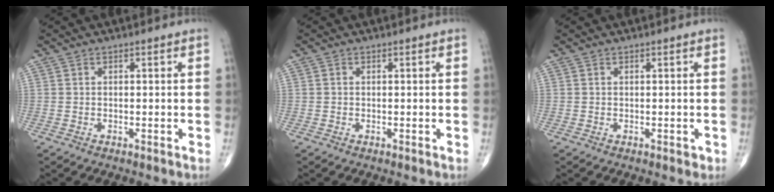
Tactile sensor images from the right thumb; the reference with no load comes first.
{"total": 0.0}
{"total": 0.5, "force": [0.0, 0.4, 0.4], "torque": [-0.001, 0.001, 0.000]}